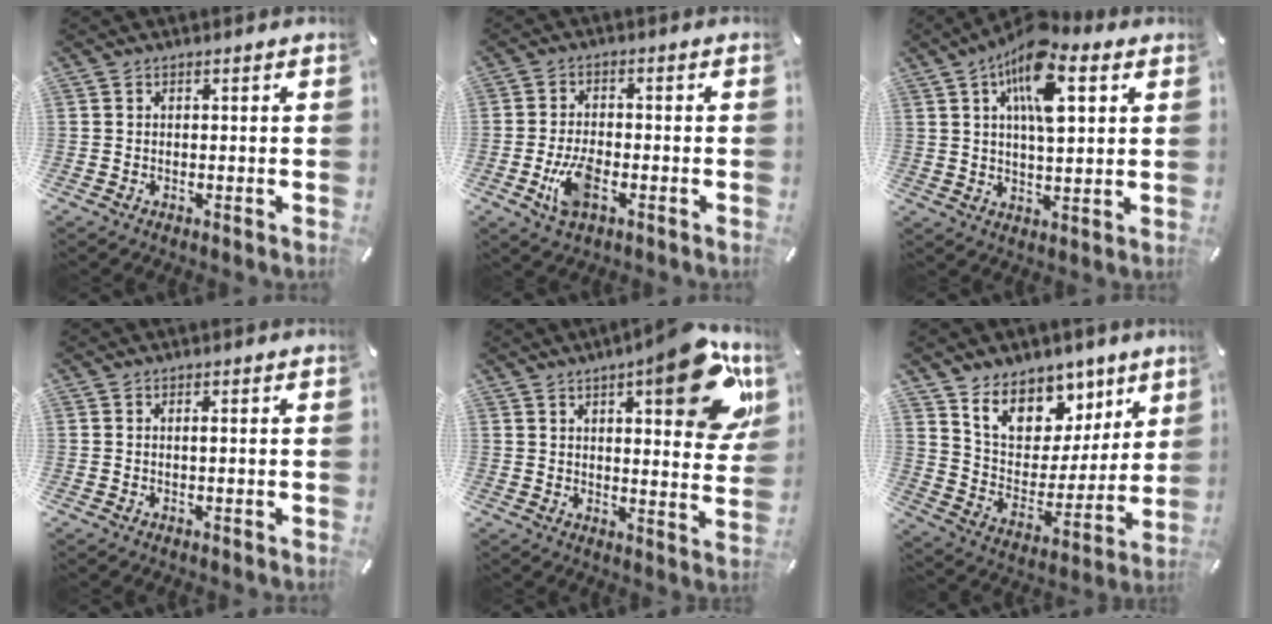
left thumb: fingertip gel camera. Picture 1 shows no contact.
{"total": 7.3, "force": [-2.7, 3.7, 5.7], "torque": [-0.131, 0.001, -0.049]}
{"total": 14.0, "force": [6.4, 6.1, 10.8], "torque": [-0.191, -0.012, 0.108]}
{"total": 0.8, "force": [0.1, 0.0, 0.8], "torque": [-0.014, -0.001, 0.000]}
{"total": 17.6, "force": [9.0, 6.2, 13.8], "torque": [-0.168, -0.054, 0.137]}
{"total": 13.1, "force": [9.2, 8.7, 3.5], "torque": [-0.063, -0.075, 0.168]}